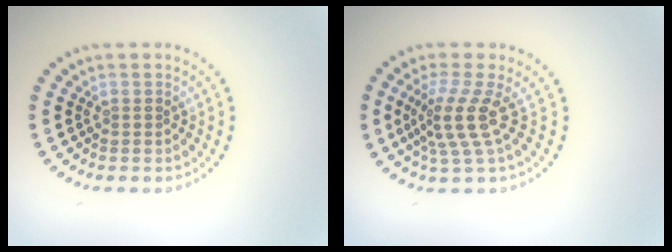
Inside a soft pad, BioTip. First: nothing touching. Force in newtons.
{"total": 3.6, "press": 2.6, "slide": 2.4}